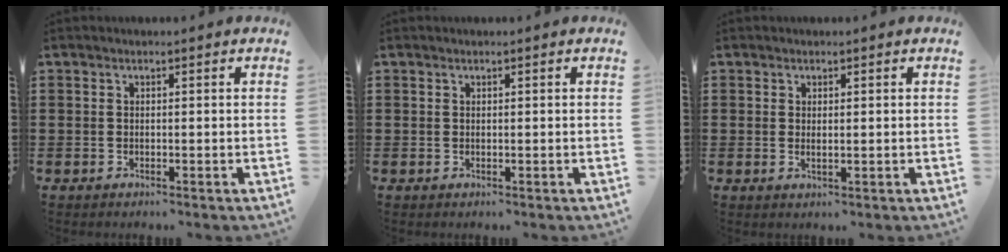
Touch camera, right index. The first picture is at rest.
{"total": 0.0}
{"total": 0.8, "force": [0.3, 0.3, 0.7], "torque": [-0.014, 0.003, 0.006]}